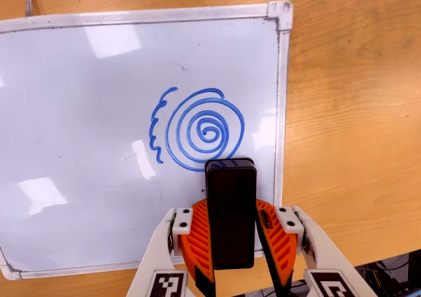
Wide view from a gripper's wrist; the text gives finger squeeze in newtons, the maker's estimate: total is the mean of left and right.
{"total": 5.4, "left": 5.3, "right": 5.5}